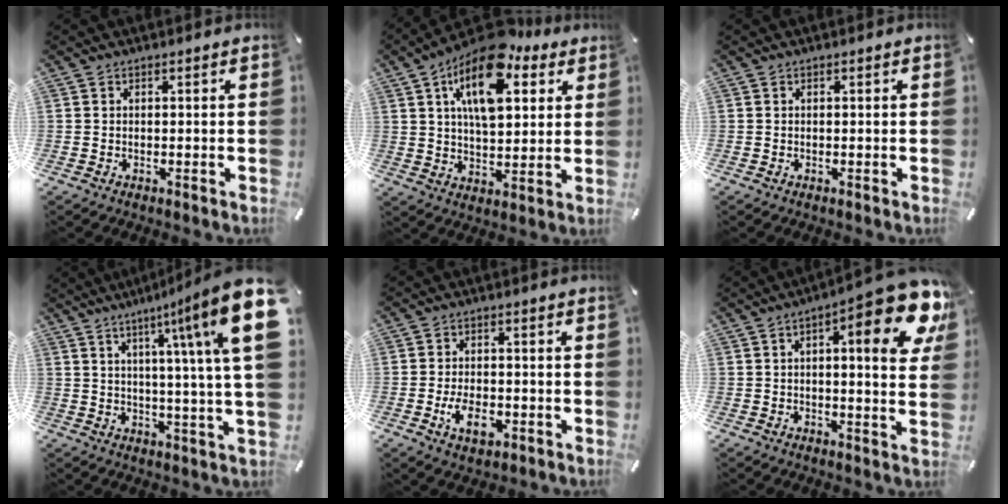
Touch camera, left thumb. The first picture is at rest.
{"total": 17.1, "force": [8.5, 8.7, 12.0], "torque": [-0.213, -0.029, 0.141]}
{"total": 0.0}
{"total": 20.5, "force": [7.7, 2.7, 18.8], "torque": [-0.279, -0.049, 0.107]}
{"total": 6.5, "force": [-2.3, 4.1, 4.4], "torque": [-0.089, 0.002, -0.045]}
{"total": 17.0, "force": [7.8, 4.6, 14.4], "torque": [-0.186, -0.051, 0.115]}